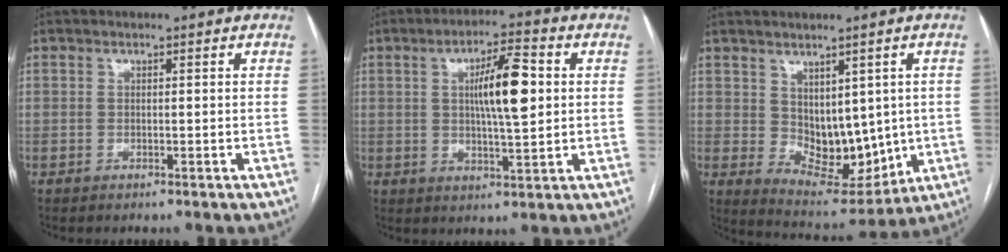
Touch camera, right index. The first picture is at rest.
{"total": 9.3, "force": [1.6, 1.7, 9.0], "torque": [-0.154, 0.009, 0.027]}
{"total": 10.2, "force": [0.7, 6.4, 7.9], "torque": [-0.107, -0.002, 0.041]}